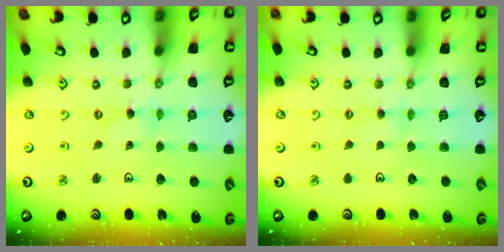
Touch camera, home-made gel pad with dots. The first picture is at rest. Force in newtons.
{"total": 3.1, "press": 3.0, "slide": 0.4}